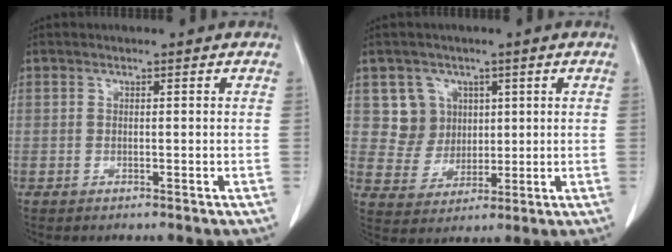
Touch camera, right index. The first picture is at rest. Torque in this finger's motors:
{"motor_torque": [0.03, 0.01, 0.00, -0.01]}